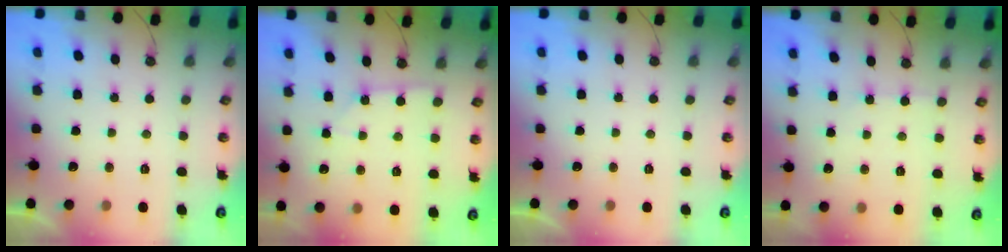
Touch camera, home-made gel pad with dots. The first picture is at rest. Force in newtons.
{"total": 2.5, "press": 2.5, "slide": 0.2}
{"total": 0.0}
{"total": 2.4, "press": 2.4, "slide": 0.3}